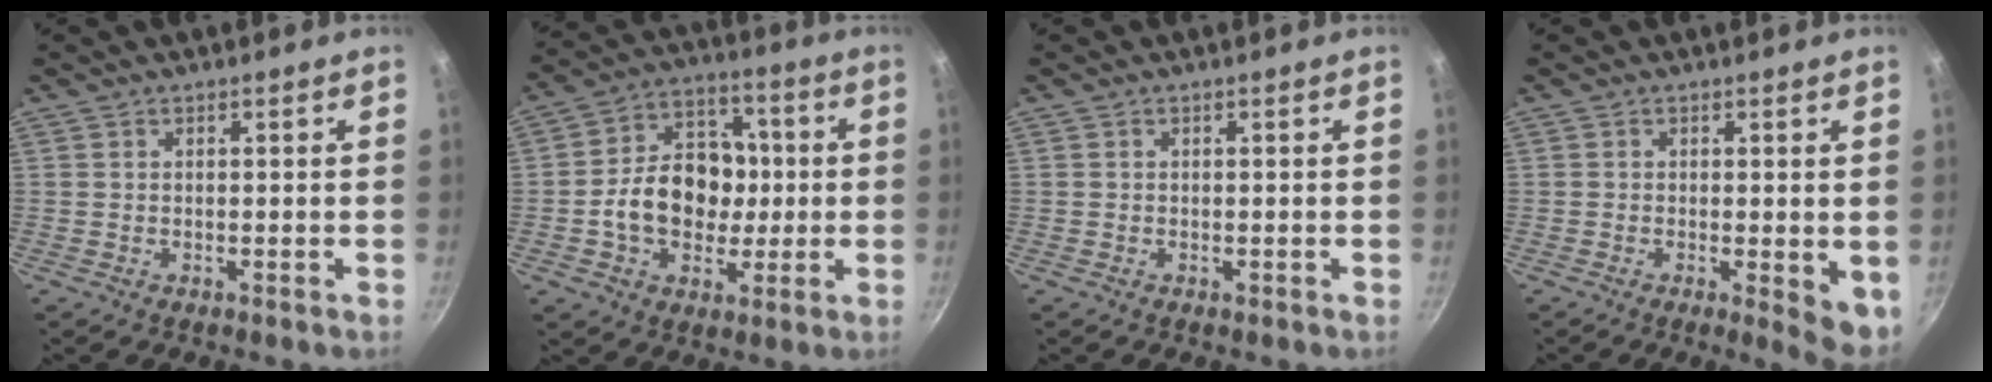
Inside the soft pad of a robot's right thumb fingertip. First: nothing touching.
{"total": 15.1, "force": [-1.2, 11.6, 9.5], "torque": [-0.117, 0.028, -0.030]}
{"total": 0.0}
{"total": 5.2, "force": [-0.7, 1.7, 4.9], "torque": [-0.055, -0.010, -0.007]}